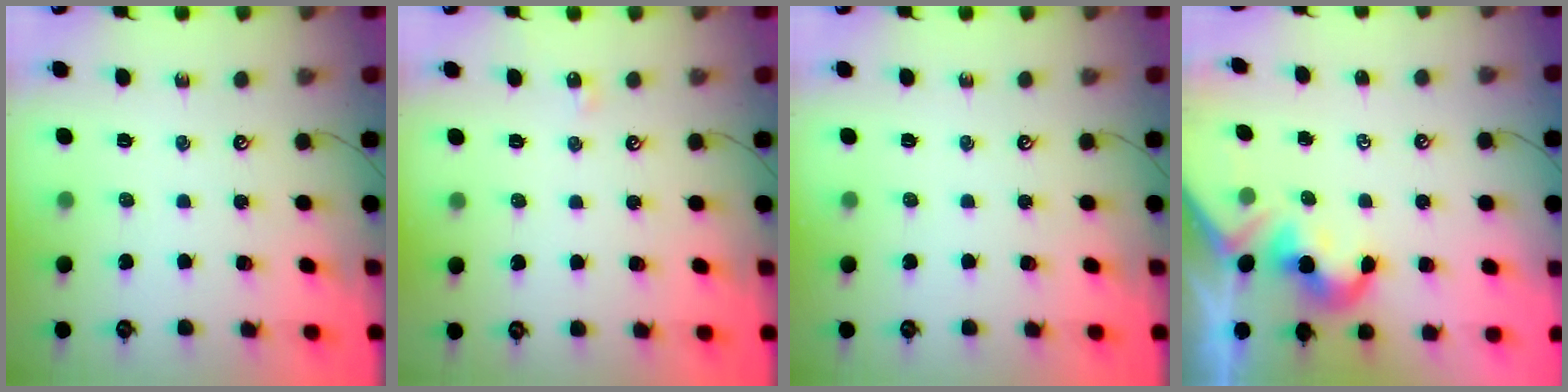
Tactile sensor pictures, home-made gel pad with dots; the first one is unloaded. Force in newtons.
{"total": 2.9, "press": 2.9, "slide": 0.4}
{"total": 0.0}
{"total": 2.2, "press": 2.1, "slide": 0.4}